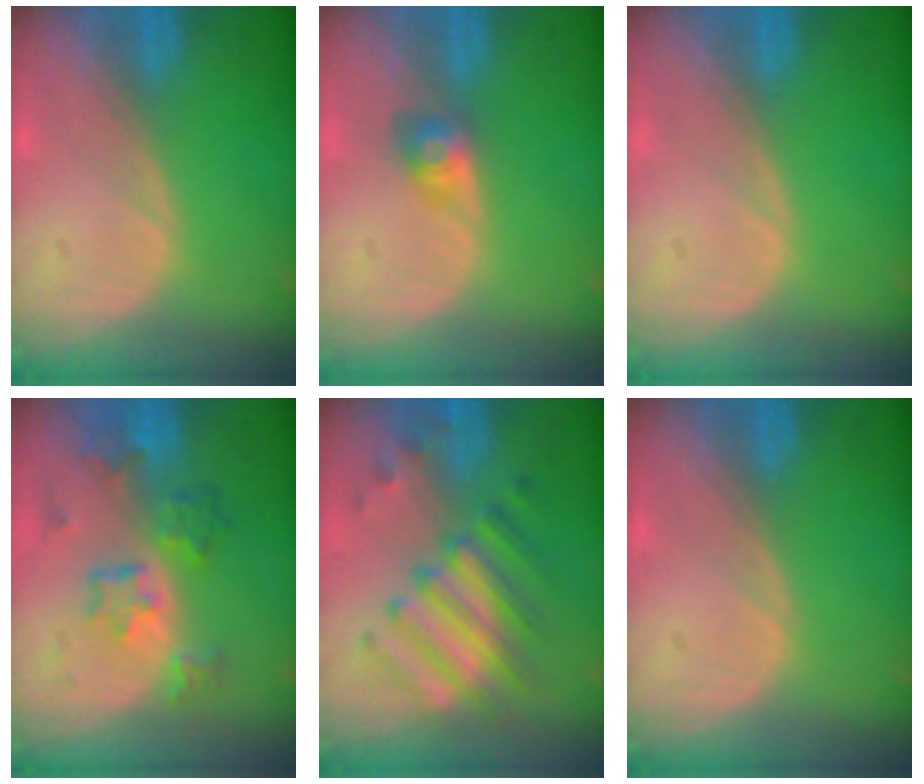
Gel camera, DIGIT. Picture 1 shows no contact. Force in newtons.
{"total": 3.0, "press": 2.7, "slide": 1.3}
{"total": 0.0}
{"total": 7.2, "press": 6.4, "slide": 3.4}
{"total": 8.3, "press": 8.3, "slide": 0.7}
{"total": 0.0}